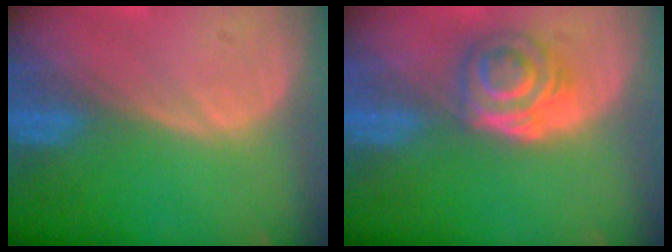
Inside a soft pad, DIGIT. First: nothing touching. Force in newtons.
{"total": 6.3, "press": 5.2, "slide": 3.5}